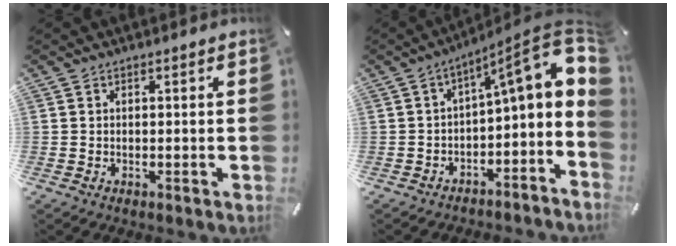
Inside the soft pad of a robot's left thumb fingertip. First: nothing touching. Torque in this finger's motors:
{"motor_torque": [-0.19, 0.98, 0.93, 0.74, 0.07]}